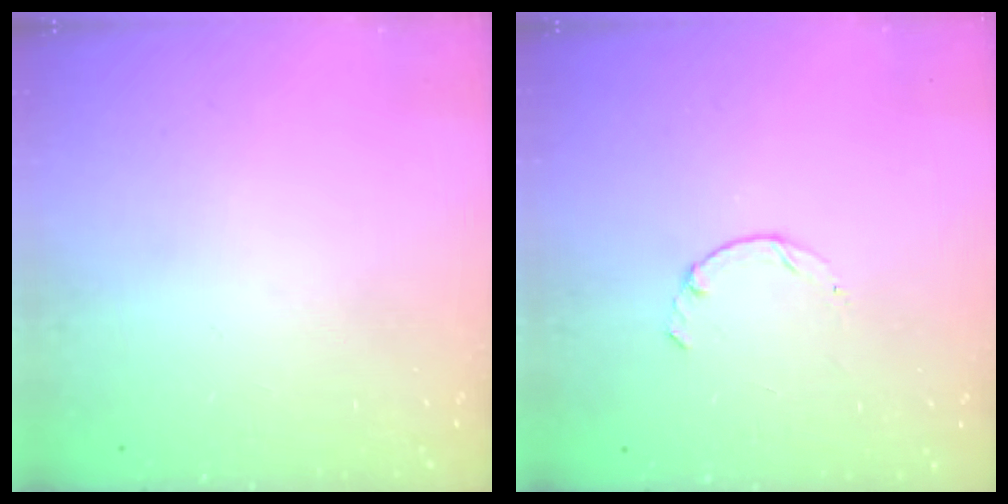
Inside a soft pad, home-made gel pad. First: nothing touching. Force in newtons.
{"total": 1.3, "press": 1.2, "slide": 0.4}